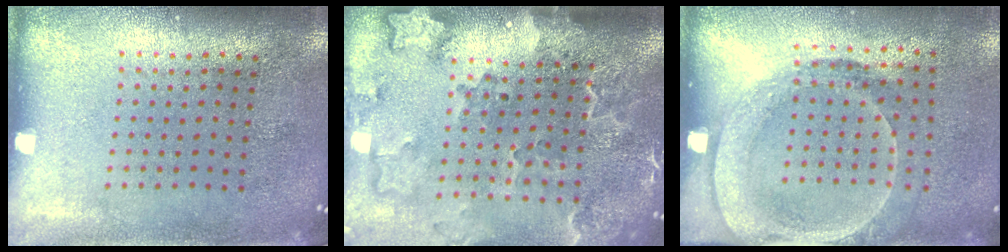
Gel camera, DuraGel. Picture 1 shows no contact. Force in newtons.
{"total": 2.9, "press": 2.2, "slide": 1.8}
{"total": 1.7, "press": 1.3, "slide": 1.1}